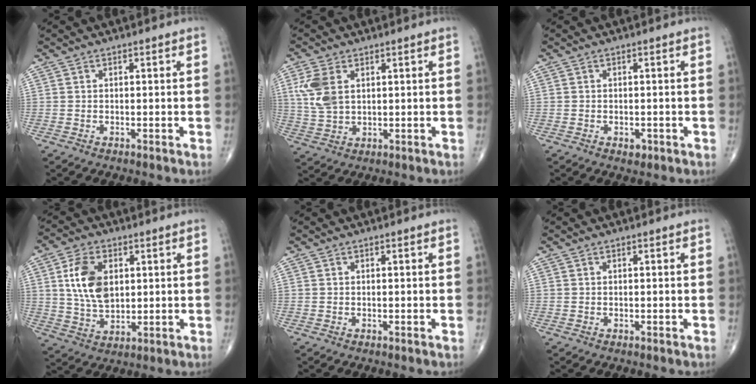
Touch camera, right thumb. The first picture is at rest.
{"total": 7.3, "force": [2.2, 4.4, 5.3], "torque": [-0.120, -0.002, 0.052]}
{"total": 1.5, "force": [-0.6, 1.0, 0.9], "torque": [-0.009, 0.000, -0.006]}
{"total": 10.6, "force": [2.4, 6.6, 7.9], "torque": [-0.138, -0.010, 0.049]}
{"total": 0.0}
{"total": 0.0}